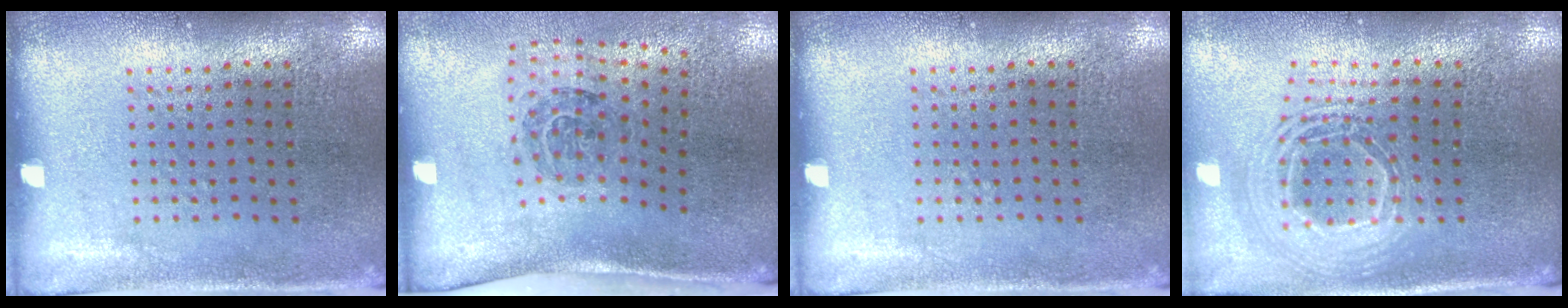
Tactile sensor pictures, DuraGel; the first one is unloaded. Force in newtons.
{"total": 1.7, "press": 1.2, "slide": 1.2}
{"total": 0.0}
{"total": 2.2, "press": 1.7, "slide": 1.5}